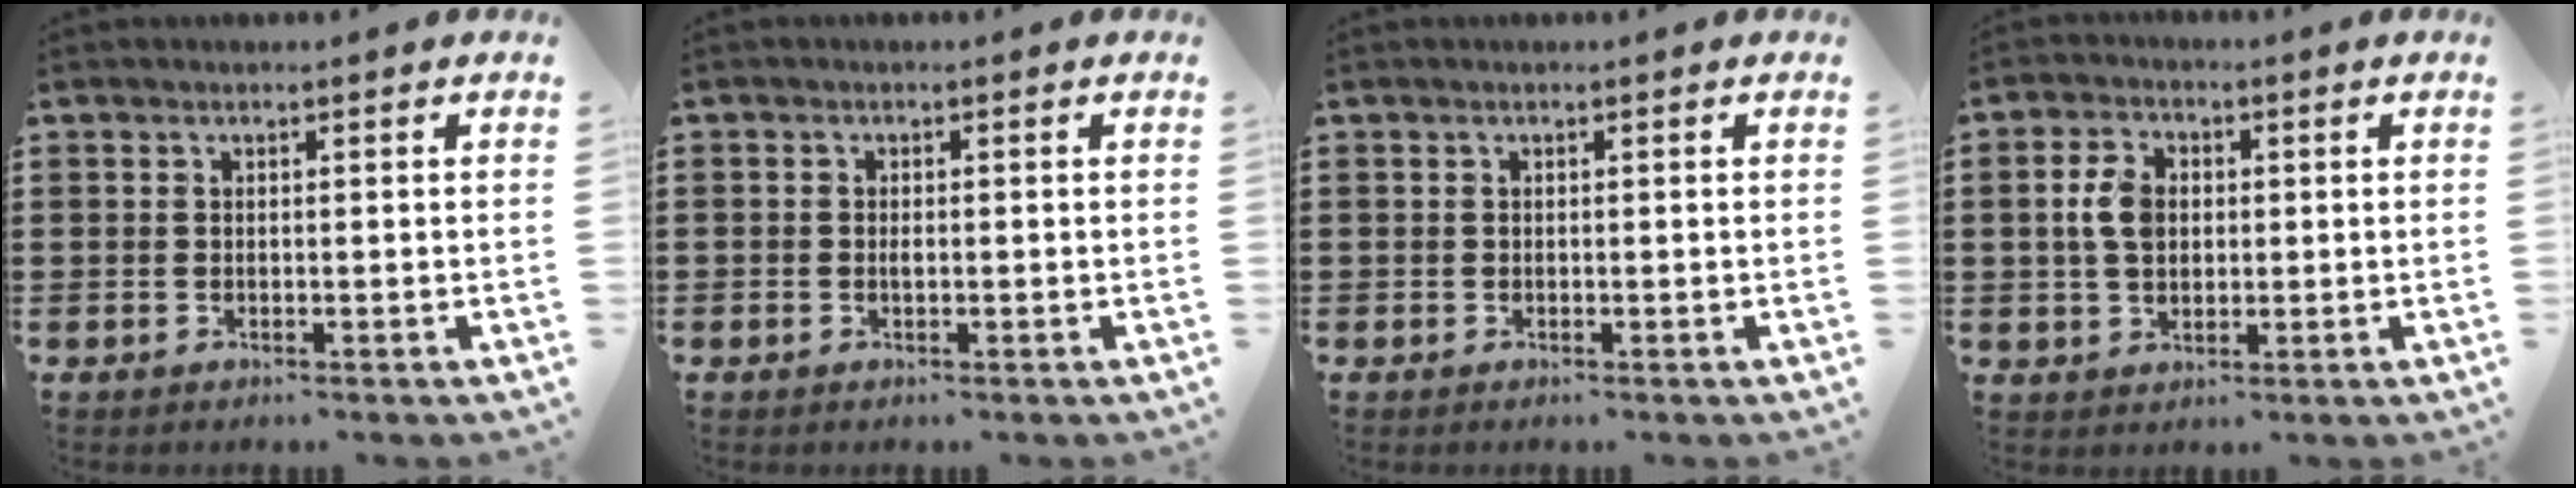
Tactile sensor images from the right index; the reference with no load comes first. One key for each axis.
{"total": 0.8, "fx": -0.4, "fy": 0.5, "fz": 0.4, "tx": -0.008, "ty": 0.001, "tz": -0.008}
{"total": 0.0}
{"total": 5.3, "fx": 0.4, "fy": 3.6, "fz": 3.8, "tx": -0.096, "ty": 0.009, "tz": 0.001}